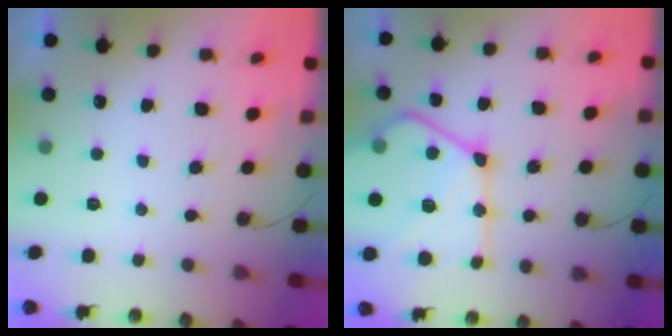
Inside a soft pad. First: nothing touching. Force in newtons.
{"total": 25.4, "press": 25.2, "slide": 2.8}